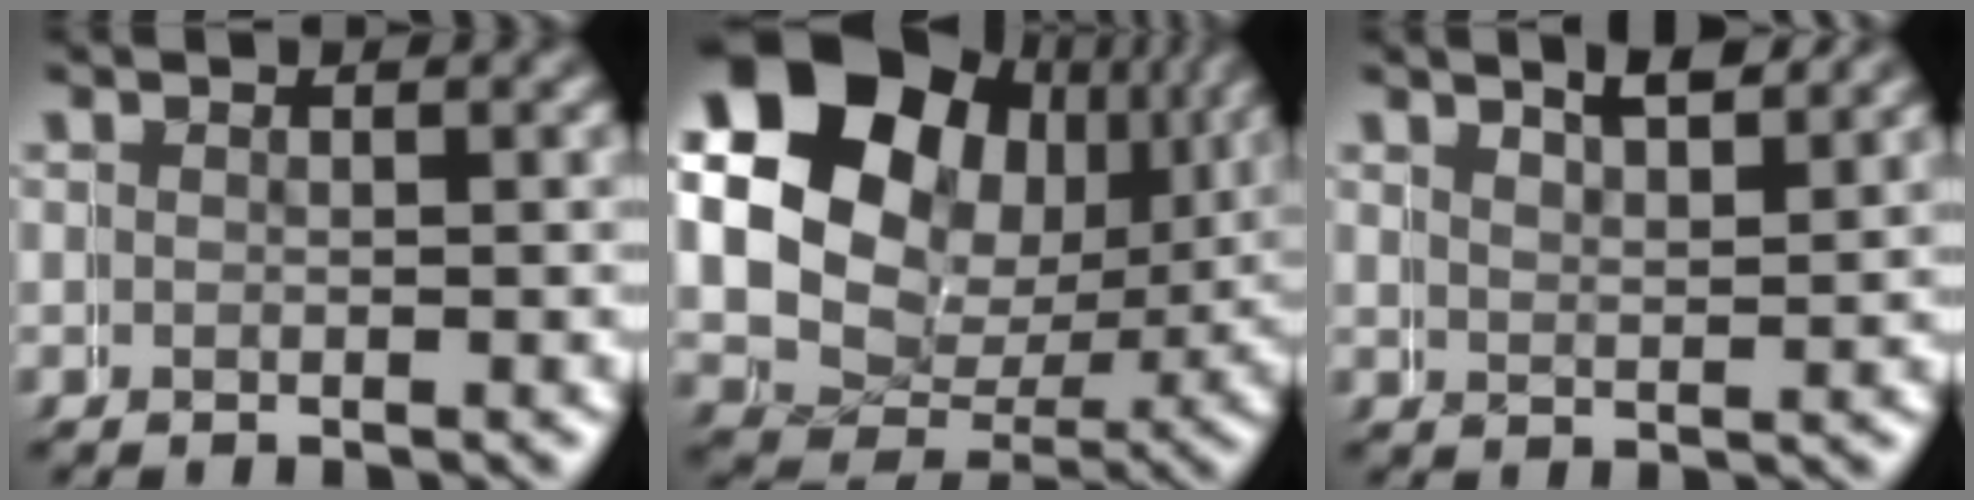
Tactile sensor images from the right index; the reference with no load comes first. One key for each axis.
{"total": 18.8, "fx": 5.3, "fy": 15.2, "fz": 9.7, "tx": -0.186, "ty": -0.013, "tz": 0.080}
{"total": 3.0, "fx": 2.8, "fy": -1.0, "fz": 0.3, "tx": 0.000, "ty": 0.006, "tz": 0.050}